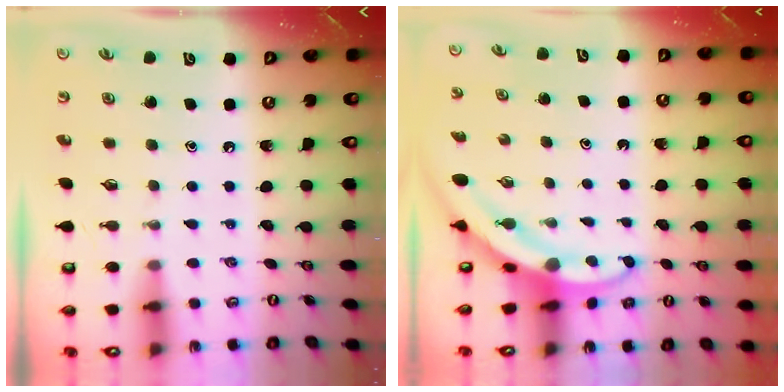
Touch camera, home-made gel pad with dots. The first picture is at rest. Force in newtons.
{"total": 3.6, "press": 3.5, "slide": 0.4}